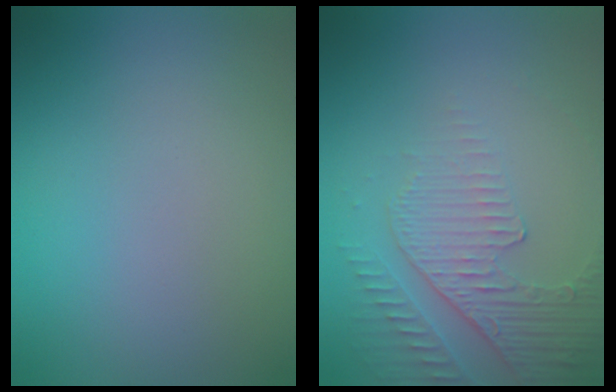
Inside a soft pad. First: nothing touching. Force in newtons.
{"total": 4.9, "press": 3.3, "slide": 3.6}